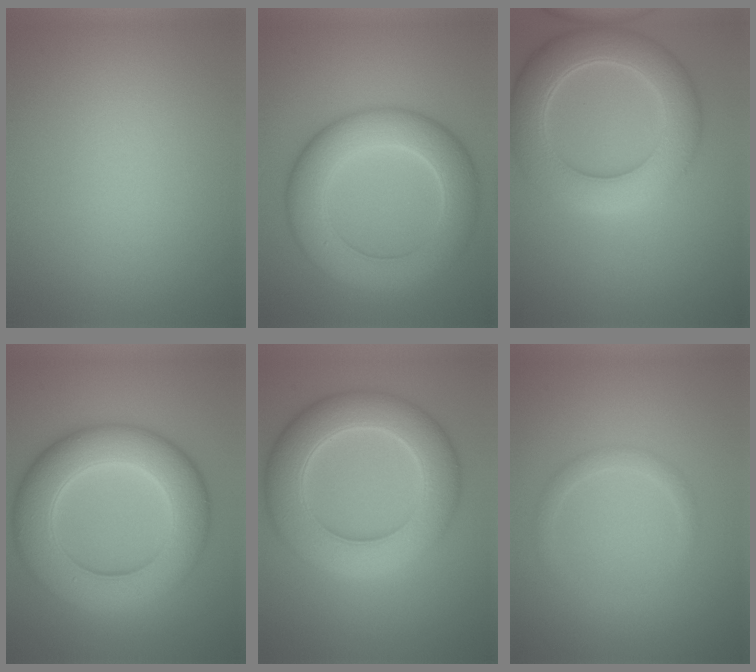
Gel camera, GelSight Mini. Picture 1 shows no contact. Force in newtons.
{"total": 8.3, "press": 8.3, "slide": 0.6}
{"total": 7.6, "press": 7.6, "slide": 0.2}
{"total": 10.5, "press": 10.5, "slide": 0.3}
{"total": 9.3, "press": 9.3, "slide": 0.5}
{"total": 1.4, "press": 1.4, "slide": 0.0}